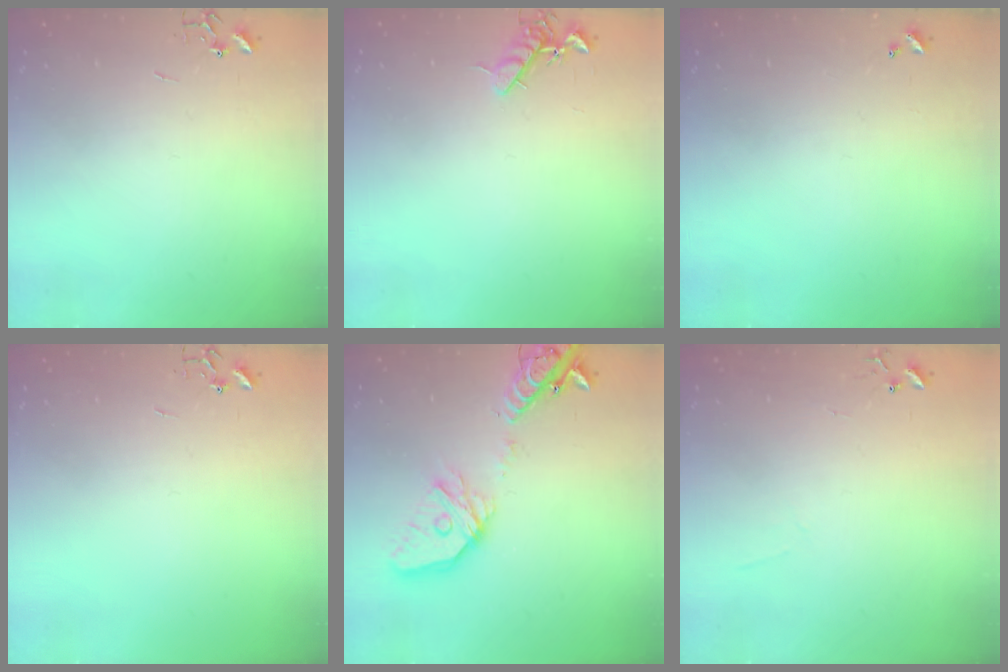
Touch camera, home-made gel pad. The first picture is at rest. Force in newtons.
{"total": 7.7, "press": 7.7, "slide": 1.1}
{"total": 0.0}
{"total": 0.0}
{"total": 20.2, "press": 20.0, "slide": 3.0}
{"total": 4.4, "press": 4.4, "slide": 0.4}